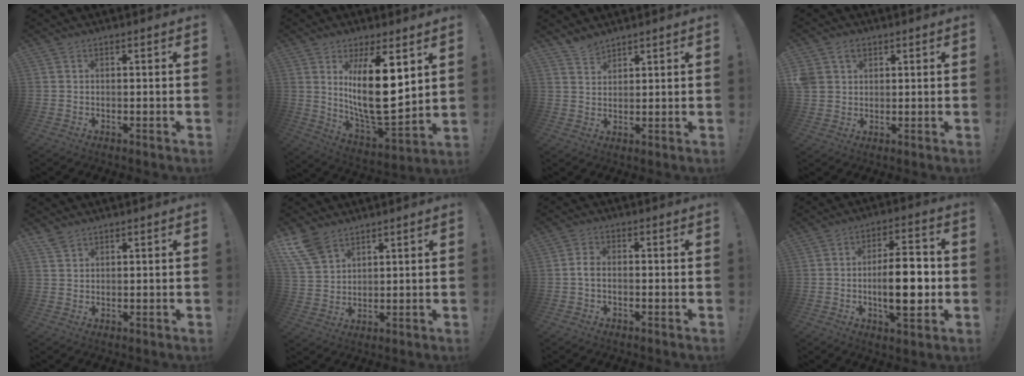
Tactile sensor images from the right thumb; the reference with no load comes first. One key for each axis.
{"total": 18.9, "fx": 6.0, "fy": 6.6, "fz": 16.6, "tx": -0.282, "ty": -0.054, "tz": 0.101}
{"total": 3.8, "fx": 3.5, "fy": 1.2, "fz": 0.8, "tx": -0.010, "ty": -0.024, "tz": 0.065}
{"total": 5.9, "fx": 2.7, "fy": 4.6, "fz": 2.5, "tx": -0.036, "ty": -0.005, "tz": 0.054}
{"total": 2.5, "fx": 2.2, "fy": 0.7, "fz": 0.9, "tx": -0.013, "ty": -0.012, "tz": 0.042}
{"total": 9.0, "fx": 6.5, "fy": 5.0, "fz": 3.8, "tx": -0.076, "ty": -0.031, "tz": 0.132}
{"total": 2.9, "fx": -1.0, "fy": 1.6, "fz": 2.3, "tx": -0.040, "ty": 0.011, "tz": -0.016}
{"total": 15.0, "fx": -2.0, "fy": 5.6, "fz": 13.8, "tx": -0.222, "ty": 0.001, "tz": -0.041}